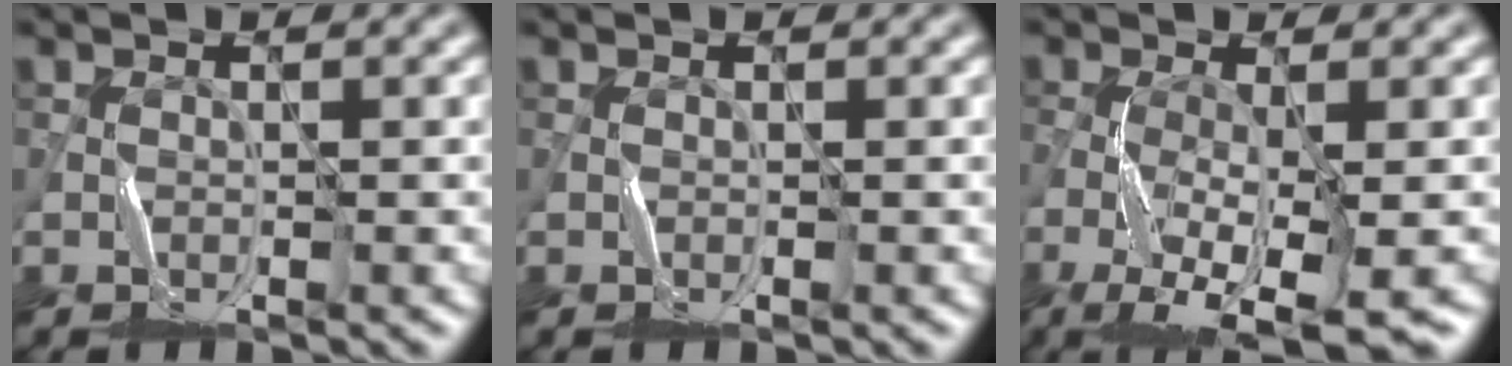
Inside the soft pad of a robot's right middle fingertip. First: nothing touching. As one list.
[{"total": 0.0}, {"total": 7.7, "force": [-3.9, 2.0, 6.3], "torque": [-0.134, -0.014, -0.070]}]